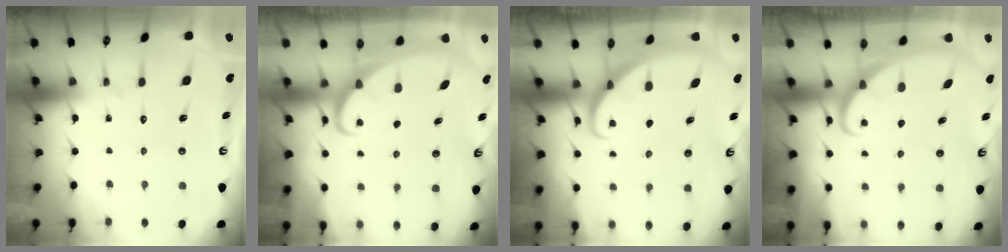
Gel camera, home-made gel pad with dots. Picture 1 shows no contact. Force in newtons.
{"total": 1.9, "press": 1.9, "slide": 0.3}
{"total": 2.3, "press": 2.3, "slide": 0.1}
{"total": 1.9, "press": 1.9, "slide": 0.1}